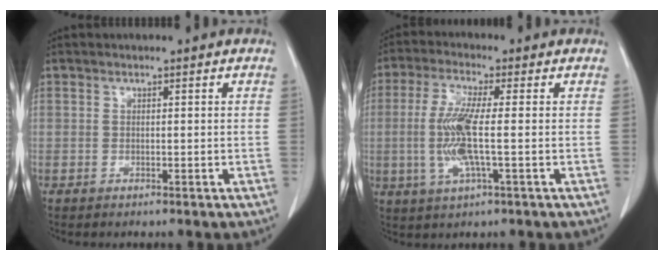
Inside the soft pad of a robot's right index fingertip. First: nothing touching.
{"total": 8.3, "force": [-0.8, 0.8, 8.2], "torque": [-0.183, -0.004, -0.020]}